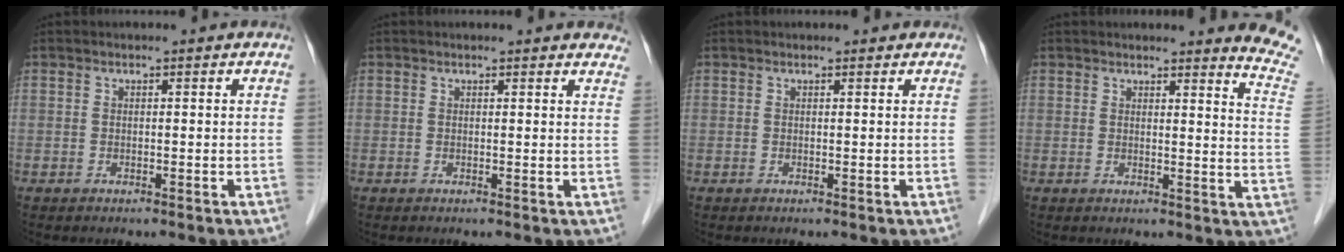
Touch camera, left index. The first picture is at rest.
{"total": 7.5, "force": [7.0, 2.0, 1.8], "torque": [0.003, 0.003, 0.053]}
{"total": 1.5, "force": [1.3, 0.6, 0.4], "torque": [-0.008, 0.009, 0.012]}
{"total": 9.1, "force": [9.1, -0.7, 0.8], "torque": [0.003, -0.102, 0.069]}